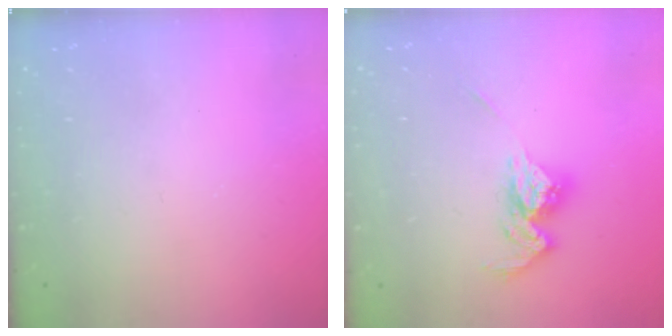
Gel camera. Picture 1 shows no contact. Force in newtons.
{"total": 11.8, "press": 11.8, "slide": 0.5}